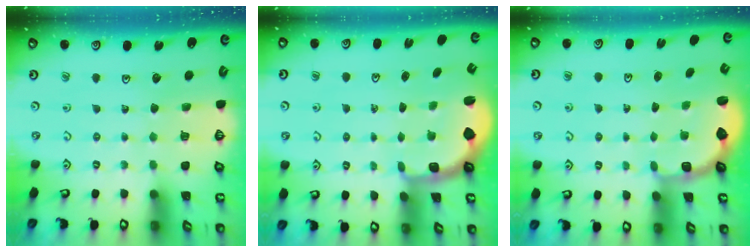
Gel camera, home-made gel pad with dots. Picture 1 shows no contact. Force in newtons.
{"total": 2.1, "press": 1.3, "slide": 1.6}
{"total": 2.7, "press": 2.3, "slide": 1.5}